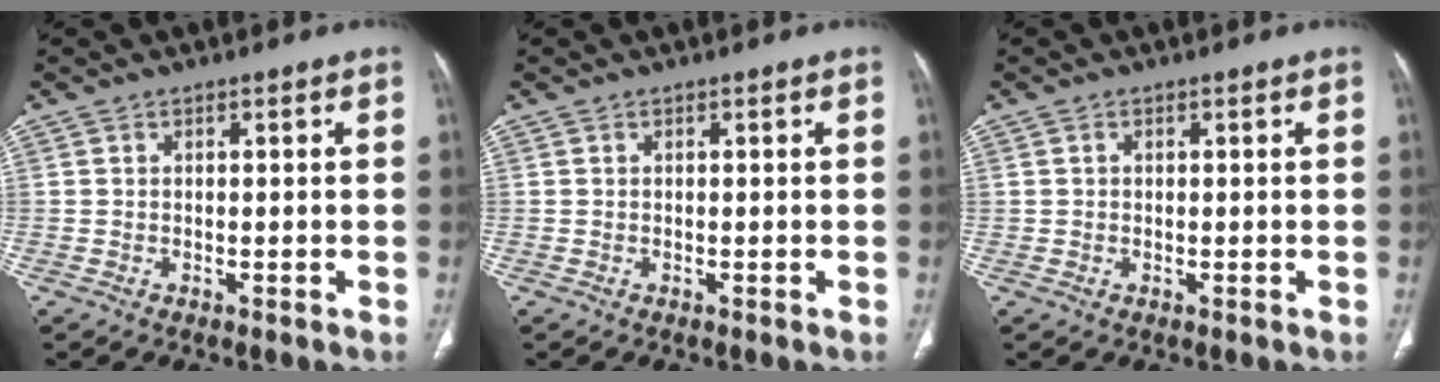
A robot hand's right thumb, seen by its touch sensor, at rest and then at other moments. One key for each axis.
{"total": 0.0}
{"total": 0.5, "fx": 0.2, "fy": 0.4, "fz": 0.2, "tx": -0.001, "ty": 0.001, "tz": 0.004}